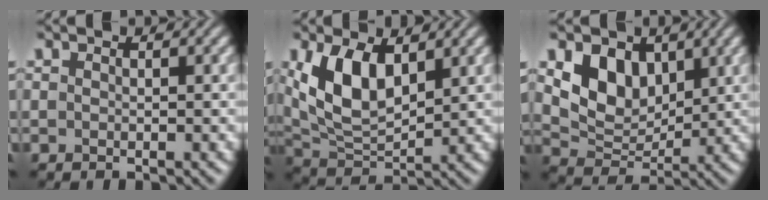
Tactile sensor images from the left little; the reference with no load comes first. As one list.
[{"total": 6.9, "force": [2.4, 3.5, 5.4], "torque": [-0.112, -0.002, 0.047]}, {"total": 5.2, "force": [2.2, 3.7, 3.0], "torque": [-0.061, -0.011, 0.039]}]